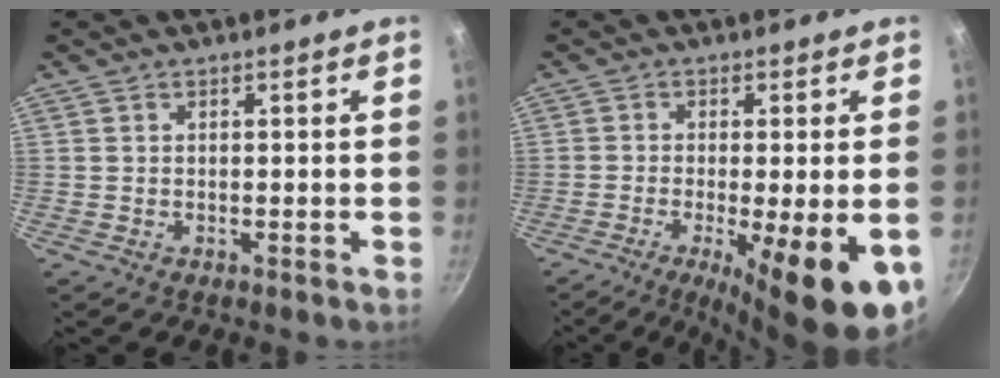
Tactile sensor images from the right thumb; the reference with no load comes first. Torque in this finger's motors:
{"motor_torque": [0.25, 0.69, 1.90, -0.88, 0.12]}